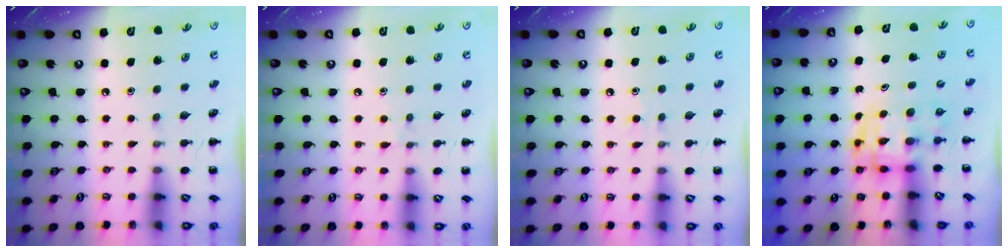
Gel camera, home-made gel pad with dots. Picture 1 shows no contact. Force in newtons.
{"total": 4.1, "press": 3.9, "slide": 1.2}
{"total": 3.5, "press": 3.3, "slide": 1.2}
{"total": 3.5, "press": 3.4, "slide": 0.6}